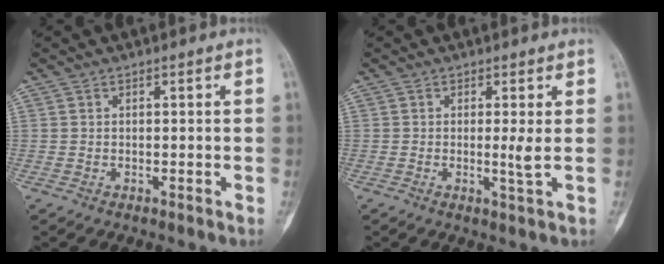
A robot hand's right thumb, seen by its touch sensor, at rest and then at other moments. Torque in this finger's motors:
{"motor_torque": [0.97, 1.32, 0.27, -0.04, 0.05]}